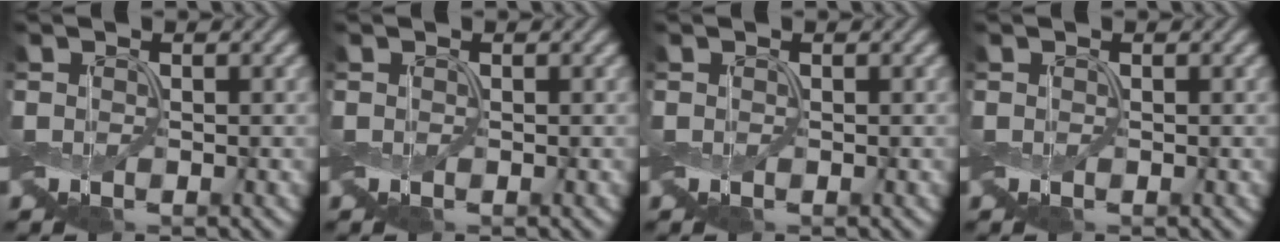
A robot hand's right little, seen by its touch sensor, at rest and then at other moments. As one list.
[{"total": 0.0}, {"total": 0.0}, {"total": 0.0}]